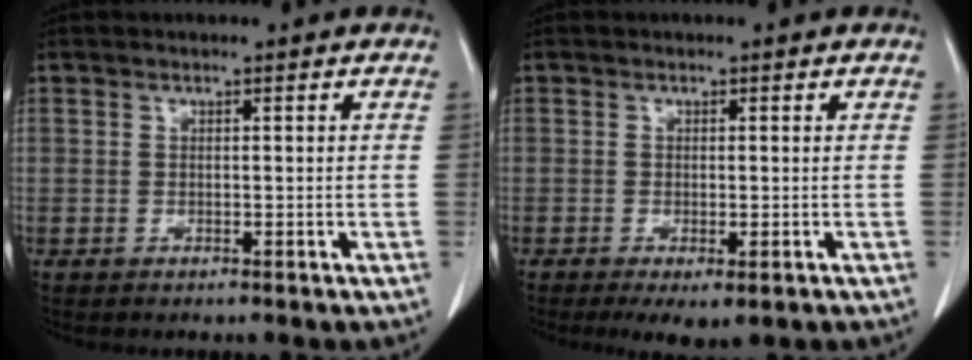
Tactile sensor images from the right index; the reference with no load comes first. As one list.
[{"total": 4.4, "force": [-2.2, 1.4, 3.5], "torque": [-0.051, -0.011, -0.028]}]